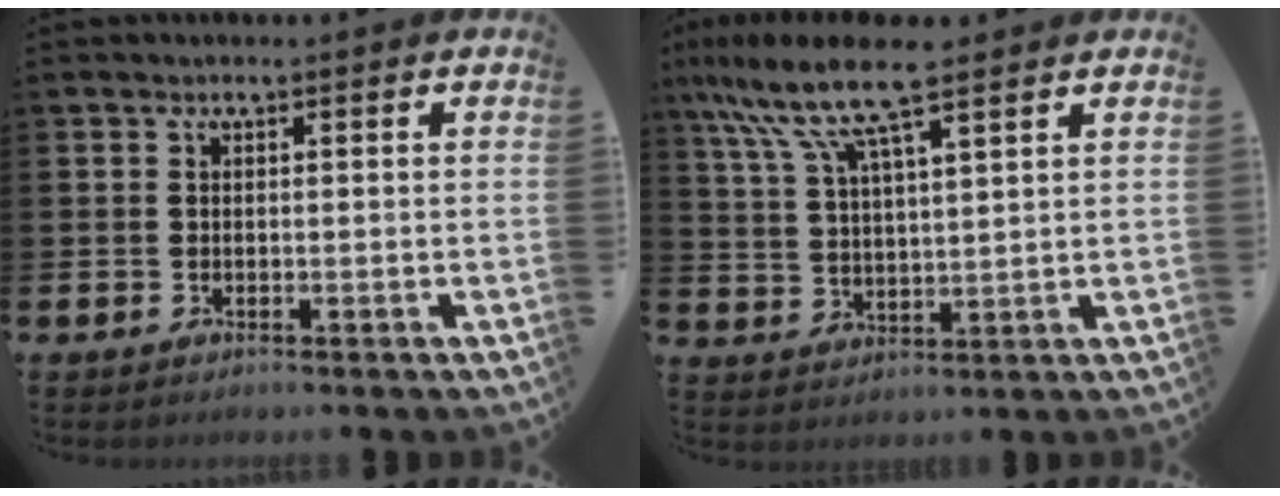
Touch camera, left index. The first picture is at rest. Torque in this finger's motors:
{"motor_torque": [0.48, -0.39, 1.05, 0.21]}